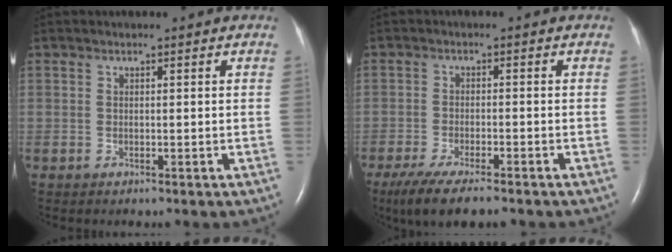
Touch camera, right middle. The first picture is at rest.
{"total": 8.9, "force": [-6.8, 1.5, 5.5], "torque": [-0.092, -0.021, -0.108]}